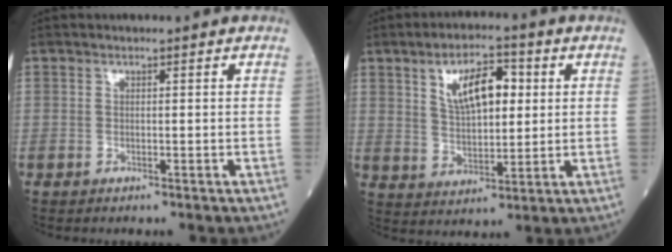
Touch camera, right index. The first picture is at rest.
{"total": 9.1, "force": [3.0, 3.8, 7.7], "torque": [-0.131, 0.012, 0.056]}